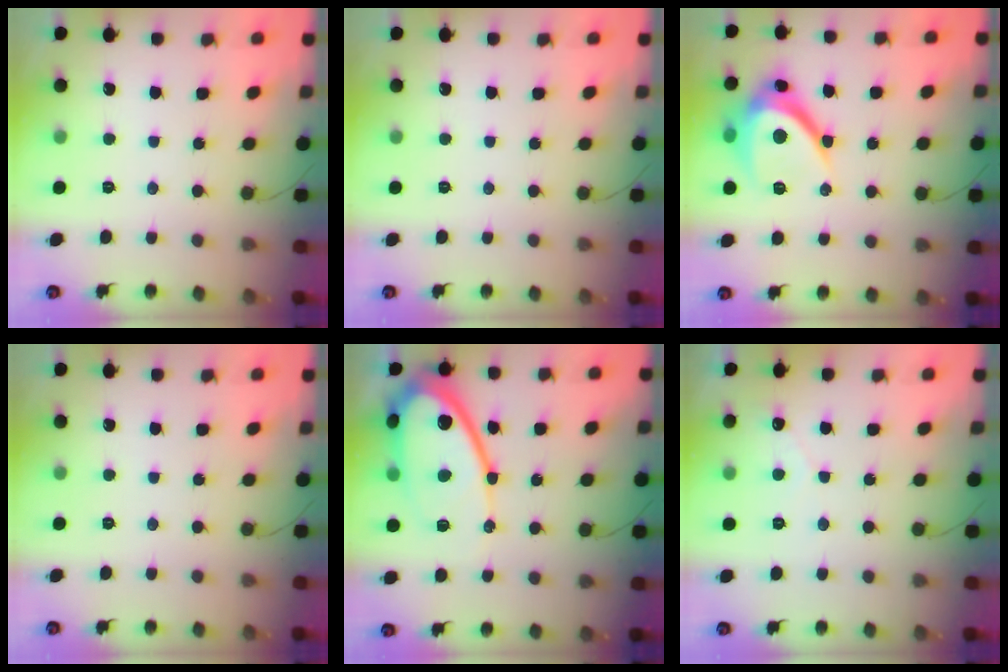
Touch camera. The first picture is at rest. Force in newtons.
{"total": 0.0}
{"total": 11.7, "press": 11.7, "slide": 1.3}
{"total": 0.0}
{"total": 18.3, "press": 18.2, "slide": 1.8}
{"total": 2.2, "press": 2.2, "slide": 0.1}